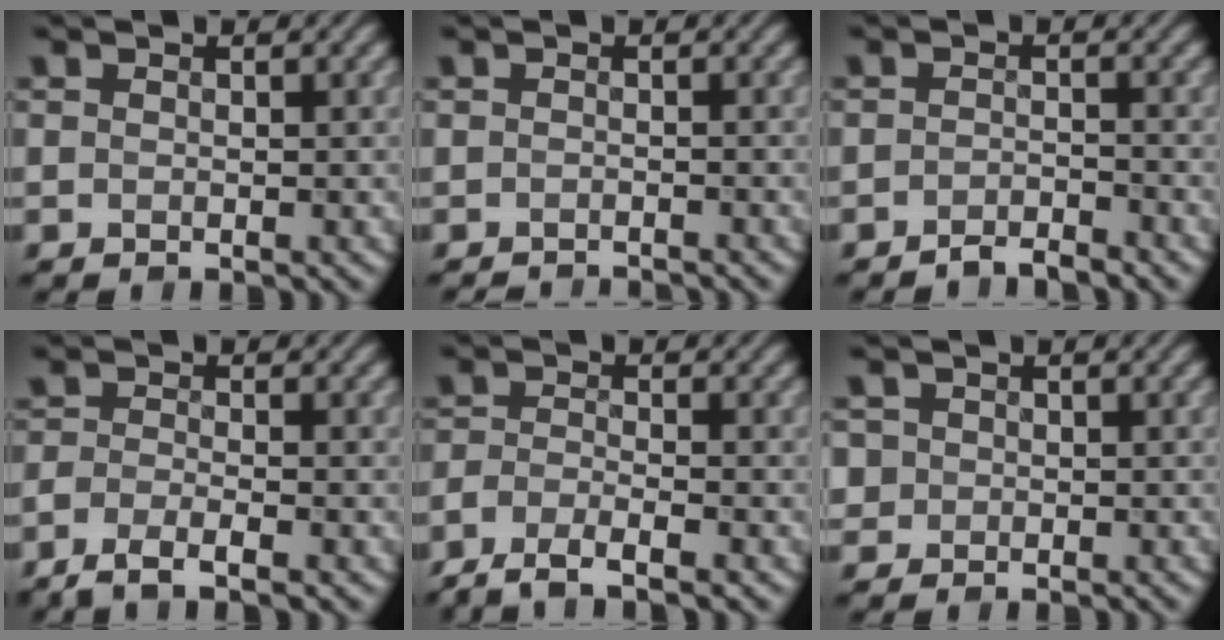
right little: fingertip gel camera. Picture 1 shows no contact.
{"total": 2.2, "force": [-2.1, 0.1, 0.6], "torque": [0.001, -0.016, -0.033]}
{"total": 1.7, "force": [-1.7, 0.1, 0.4], "torque": [0.001, 0.000, -0.032]}
{"total": 3.3, "force": [-2.3, 0.5, 2.3], "torque": [-0.040, -0.007, -0.046]}
{"total": 3.8, "force": [-2.9, 0.5, 2.4], "torque": [-0.042, -0.003, -0.058]}
{"total": 0.9, "force": [0.0, 0.6, -0.6], "torque": [0.019, -0.001, 0.004]}